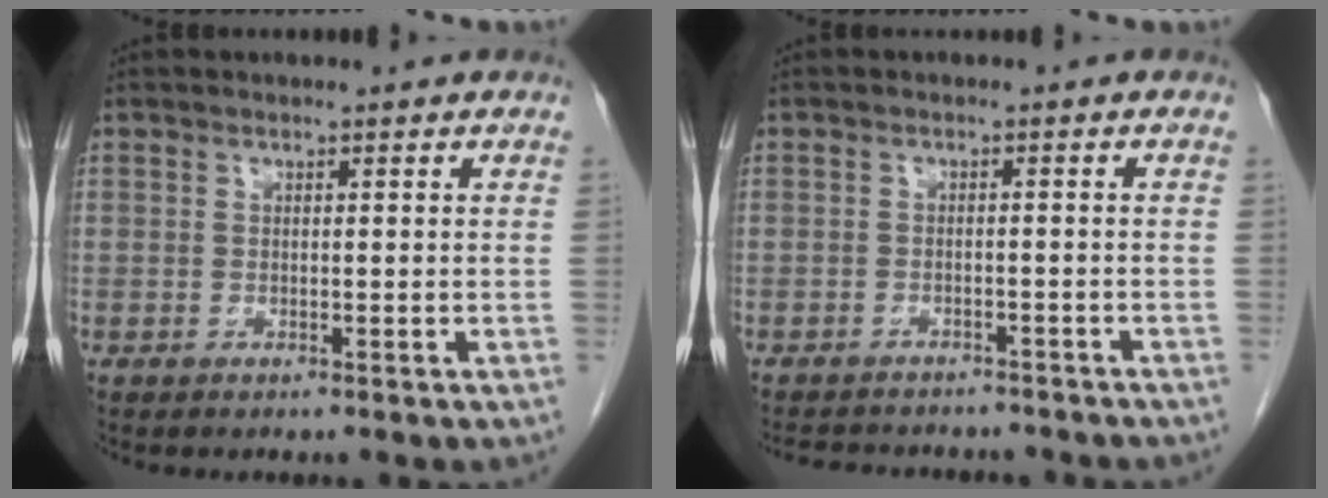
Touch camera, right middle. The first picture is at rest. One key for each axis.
{"total": 11.5, "fx": -10.3, "fy": 3.6, "fz": 3.5, "tx": -0.068, "ty": 0.005, "tz": -0.120}